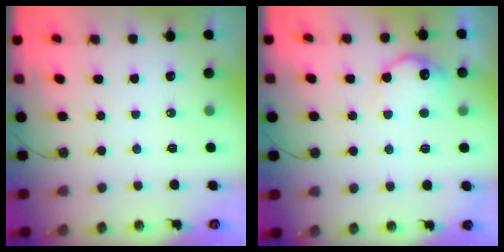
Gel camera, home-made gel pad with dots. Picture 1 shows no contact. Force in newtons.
{"total": 11.2, "press": 11.2, "slide": 0.4}